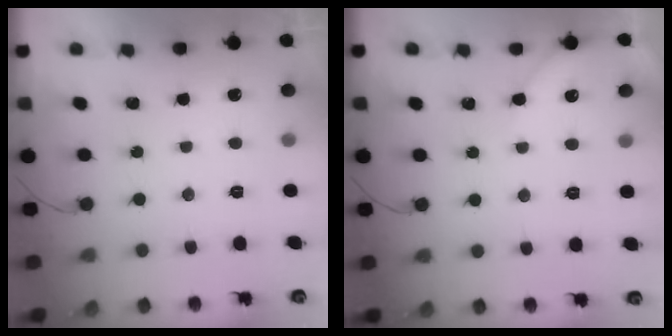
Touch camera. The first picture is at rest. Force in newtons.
{"total": 3.9, "press": 3.9, "slide": 0.5}